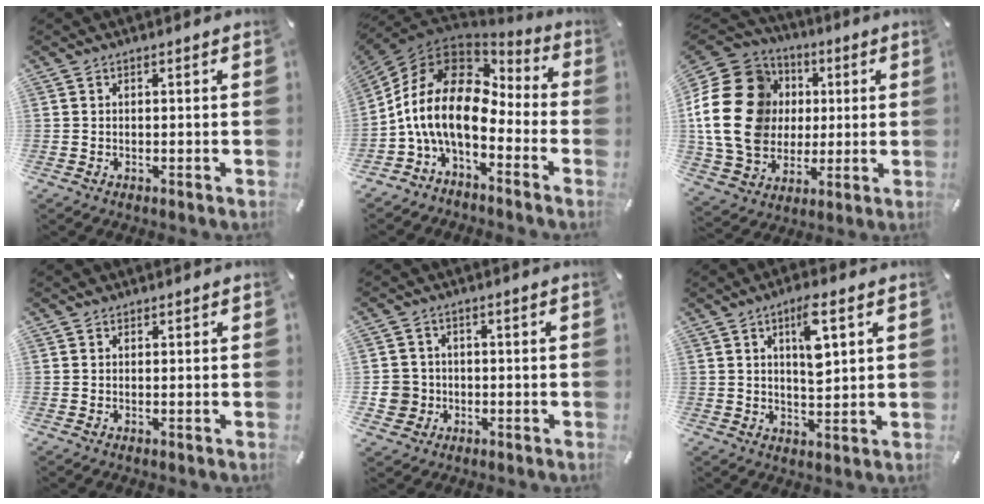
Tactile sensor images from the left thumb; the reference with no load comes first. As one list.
[{"total": 15.8, "force": [-2.9, 9.6, 12.2], "torque": [-0.273, 0.007, -0.058]}, {"total": 23.1, "force": [1.9, 19.5, 12.1], "torque": [-0.249, 0.006, 0.041]}, {"total": 0.9, "force": [0.6, 0.6, -0.1], "torque": [0.002, 0.003, 0.011]}, {"total": 5.8, "force": [-0.6, 5.7, 0.7], "torque": [-0.019, 0.008, -0.011]}, {"total": 8.1, "force": [3.5, 2.6, 6.8], "torque": [-0.109, -0.010, 0.052]}]